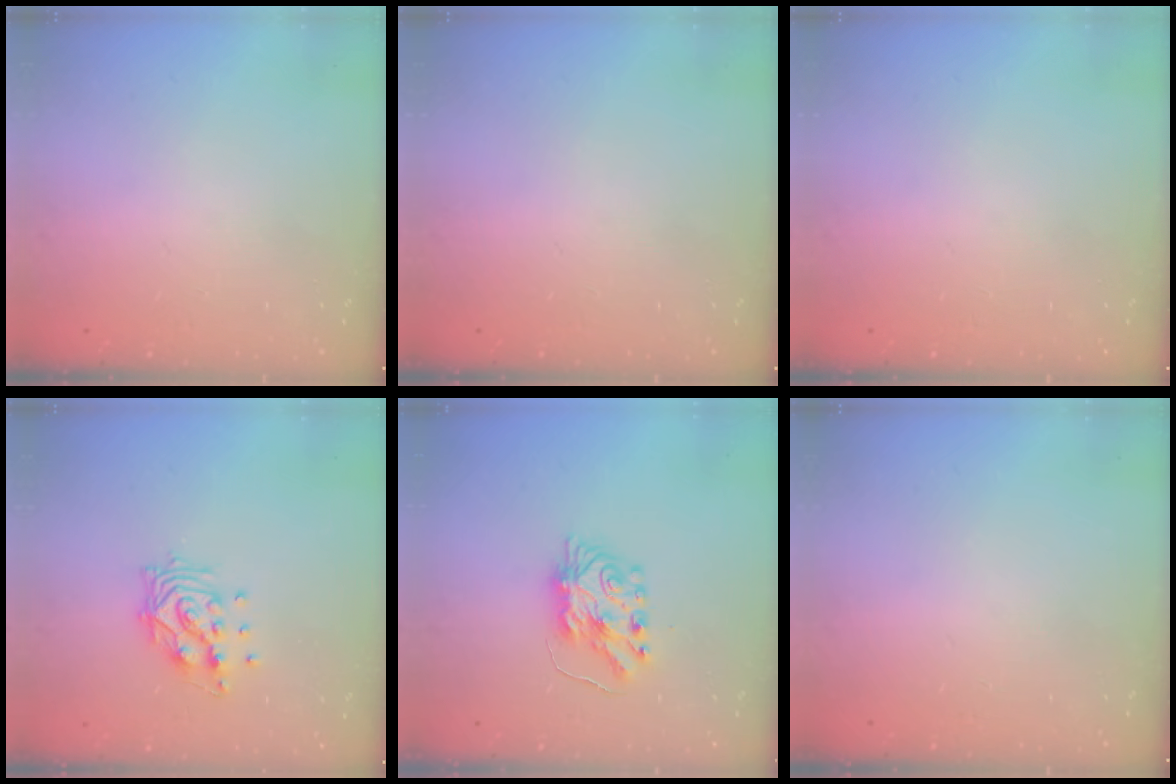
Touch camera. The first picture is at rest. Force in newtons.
{"total": 0.0}
{"total": 0.0}
{"total": 10.8, "press": 10.8, "slide": 0.7}
{"total": 7.8, "press": 7.7, "slide": 0.6}
{"total": 0.0}